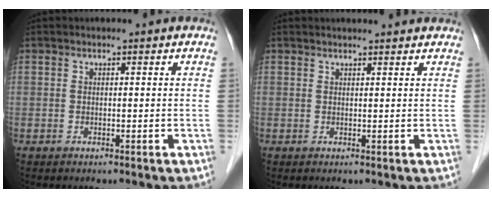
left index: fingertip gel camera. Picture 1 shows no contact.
{"total": 4.2, "force": [4.1, 0.3, 1.0], "torque": [-0.016, 0.019, 0.048]}